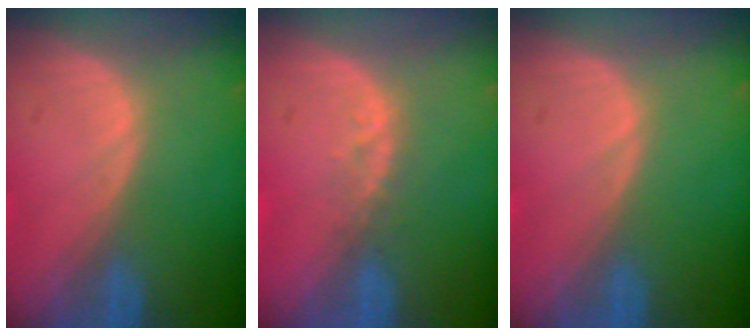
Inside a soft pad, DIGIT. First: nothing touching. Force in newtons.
{"total": 2.1, "press": 1.8, "slide": 1.1}
{"total": 0.0}